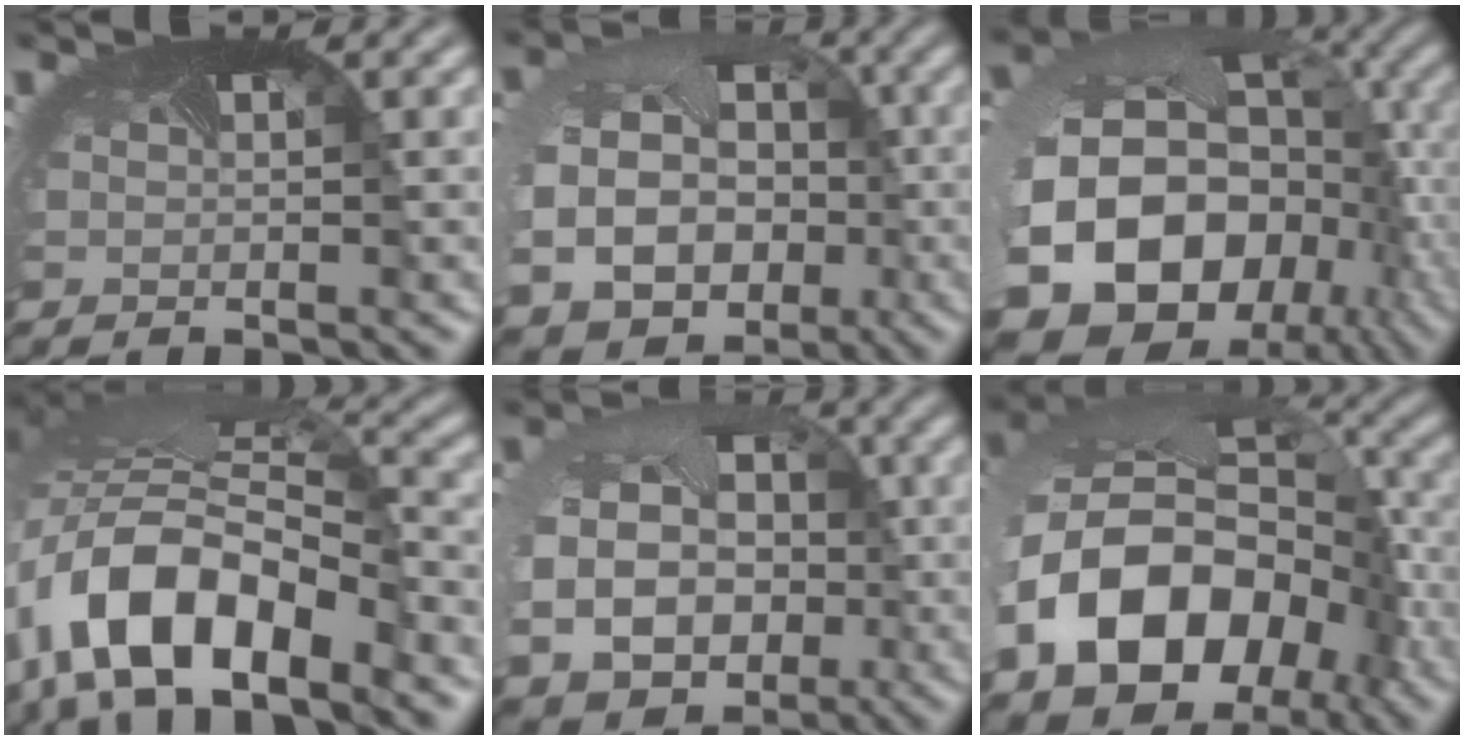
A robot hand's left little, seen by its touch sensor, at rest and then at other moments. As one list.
[{"total": 14.5, "force": [-2.9, 12.5, 6.8], "torque": [-0.151, -0.047, -0.045]}, {"total": 20.6, "force": [-5.8, 16.0, 11.6], "torque": [-0.259, -0.077, -0.078]}, {"total": 13.6, "force": [-5.5, 7.2, 10.1], "torque": [-0.224, -0.017, -0.095]}, {"total": 13.0, "force": [-2.0, 11.1, 6.5], "torque": [-0.133, -0.041, -0.034]}, {"total": 15.5, "force": [-5.2, 11.6, 8.8], "torque": [-0.216, -0.042, -0.079]}]